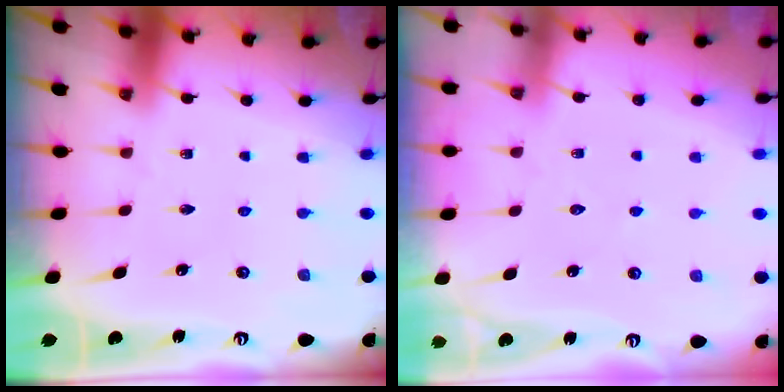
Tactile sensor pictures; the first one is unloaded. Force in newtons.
{"total": 2.5, "press": 2.4, "slide": 0.4}